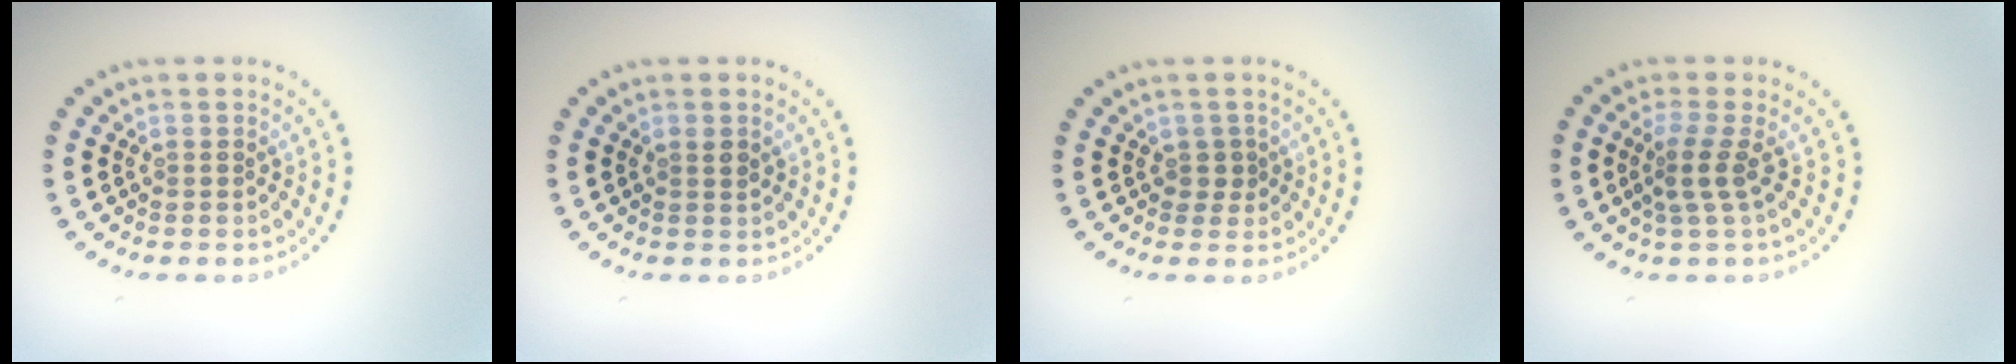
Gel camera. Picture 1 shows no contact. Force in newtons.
{"total": 0.8, "press": 0.7, "slide": 0.4}
{"total": 1.1, "press": 0.8, "slide": 0.7}
{"total": 2.2, "press": 1.5, "slide": 1.6}